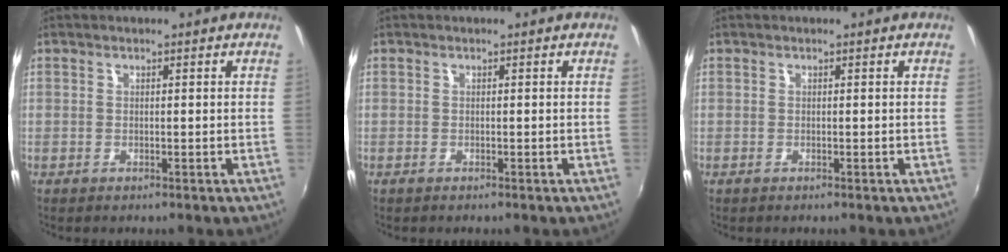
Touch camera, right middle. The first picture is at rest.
{"total": 0.0}
{"total": 0.0}